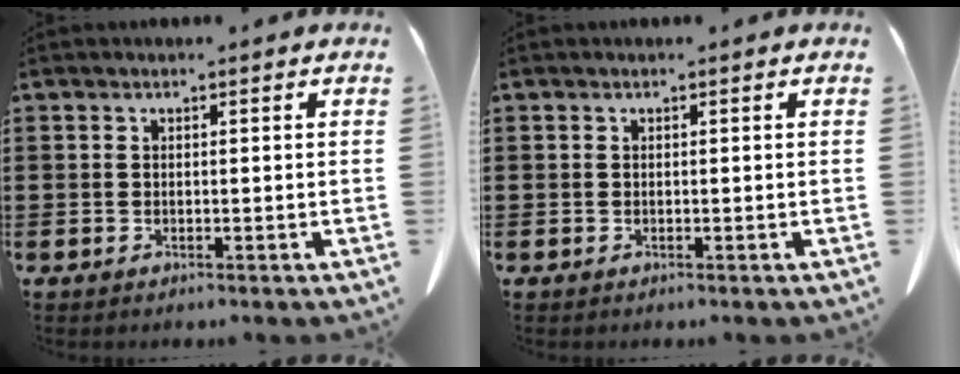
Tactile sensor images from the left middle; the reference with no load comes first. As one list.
[{"total": 0.0}]